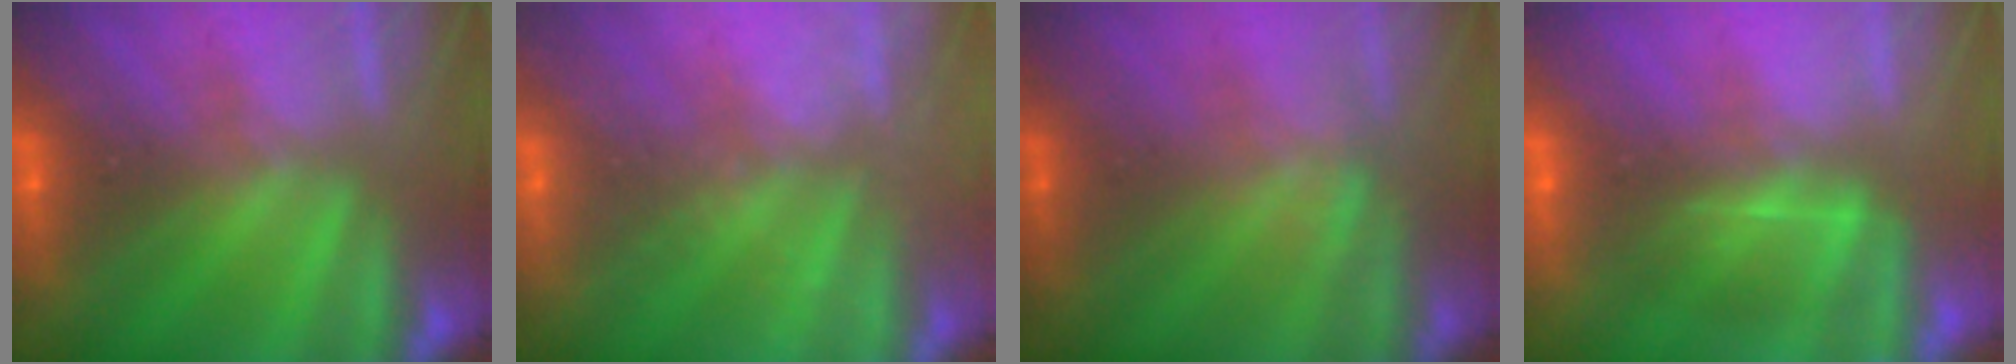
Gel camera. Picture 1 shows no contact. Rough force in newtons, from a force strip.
{"total": 2.0}
{"total": 2.3}
{"total": 4.9}